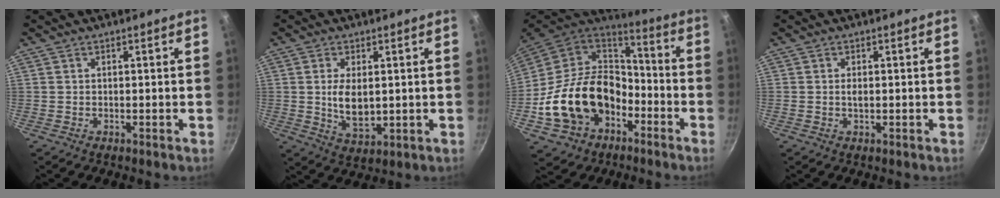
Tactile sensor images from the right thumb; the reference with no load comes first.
{"total": 7.1, "force": [0.6, 3.6, 6.0], "torque": [-0.105, -0.013, 0.021]}
{"total": 22.6, "force": [-7.3, 16.4, 13.6], "torque": [-0.220, 0.055, -0.117]}
{"total": 1.1, "force": [0.1, 0.5, 0.9], "torque": [-0.017, 0.000, 0.001]}